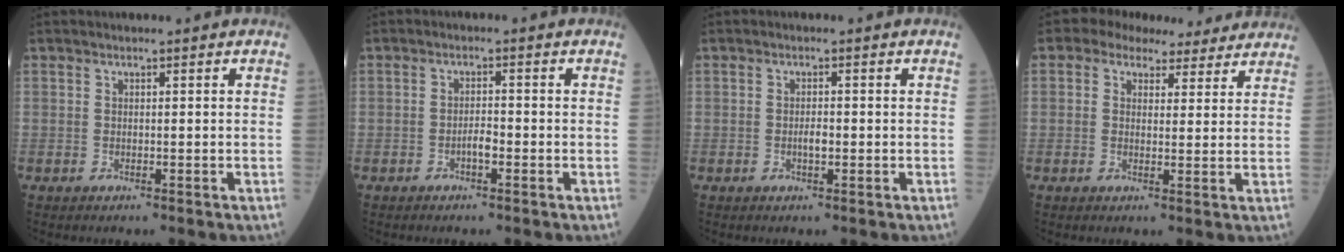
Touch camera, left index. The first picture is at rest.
{"total": 2.0, "force": [-1.4, 0.4, 1.4], "torque": [-0.024, -0.001, -0.025]}
{"total": 1.6, "force": [-0.8, 0.5, 1.3], "torque": [-0.025, -0.003, -0.014]}
{"total": 8.8, "force": [7.1, 4.6, 2.6], "torque": [-0.025, 0.029, 0.077]}